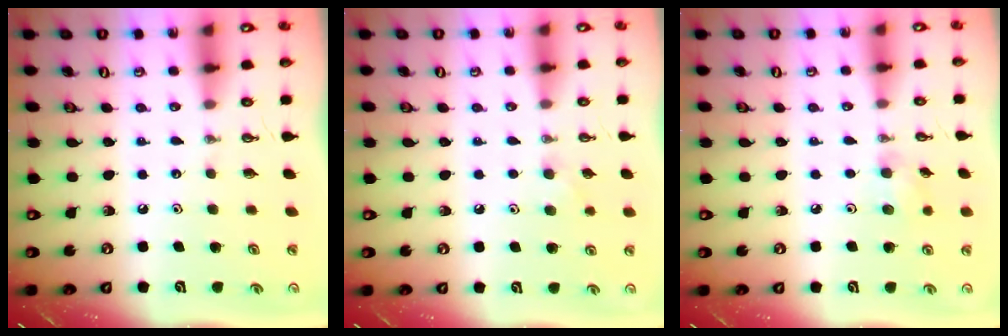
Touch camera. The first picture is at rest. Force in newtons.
{"total": 6.7, "press": 5.8, "slide": 3.4}
{"total": 4.6, "press": 4.4, "slide": 1.4}